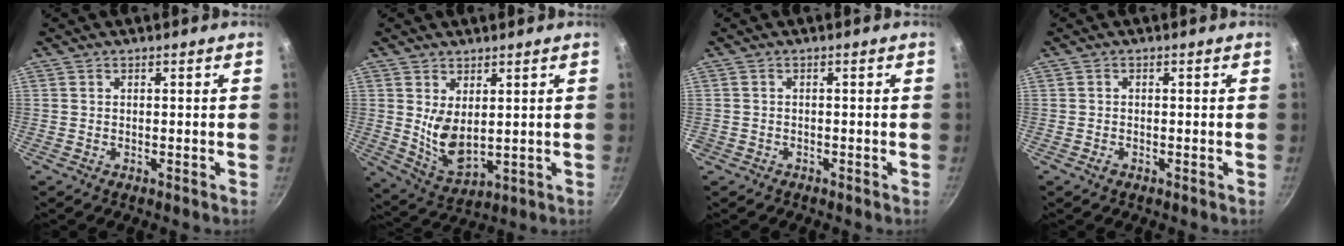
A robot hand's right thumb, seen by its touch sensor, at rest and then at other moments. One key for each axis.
{"total": 7.9, "fx": 1.8, "fy": 4.2, "fz": 6.4, "tx": -0.104, "ty": -0.032, "tz": 0.050}
{"total": 1.1, "fx": -0.8, "fy": 0.8, "fz": 0.0, "tx": -0.005, "ty": 0.015, "tz": -0.011}
{"total": 1.0, "fx": -0.6, "fy": 0.7, "fz": 0.5, "tx": -0.009, "ty": 0.002, "tz": -0.013}